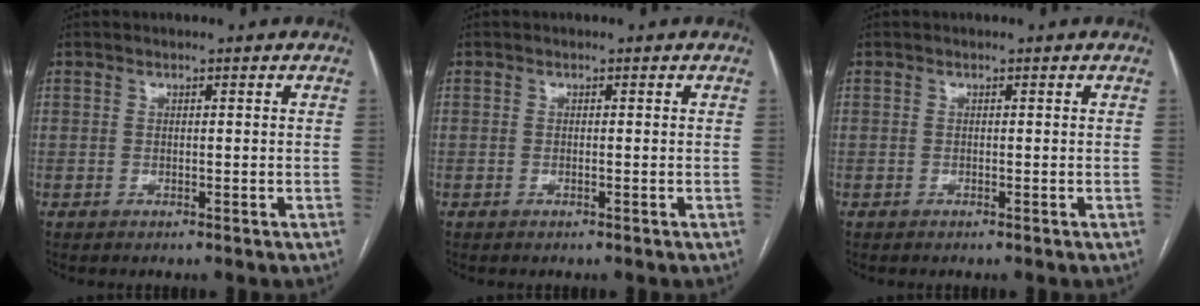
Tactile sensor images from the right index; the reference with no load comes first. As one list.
[{"total": 0.0}, {"total": 0.0}]